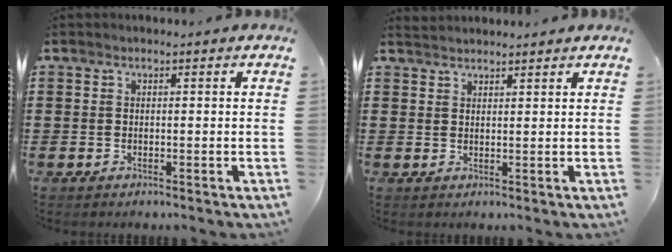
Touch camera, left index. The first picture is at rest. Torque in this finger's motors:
{"motor_torque": [1.08, -1.06, 0.00, 0.00]}